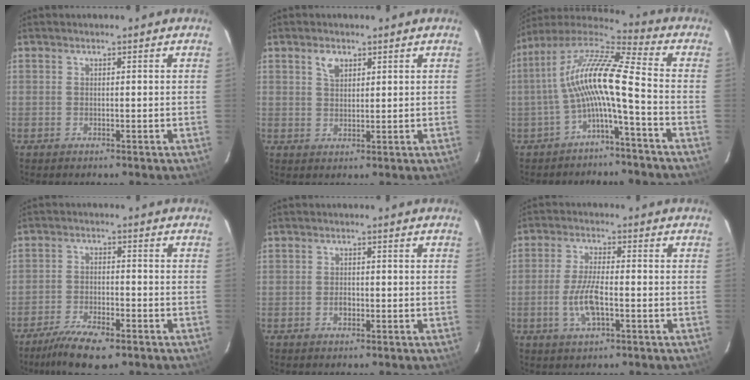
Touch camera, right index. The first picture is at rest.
{"total": 2.9, "force": [1.6, 1.7, 1.7], "torque": [-0.028, 0.007, 0.031]}
{"total": 13.0, "force": [-2.4, 1.0, 12.7], "torque": [-0.250, 0.019, -0.053]}
{"total": 9.7, "force": [-7.0, 2.8, 6.0], "torque": [-0.142, -0.019, -0.127]}
{"total": 1.5, "force": [-0.5, 1.0, 0.9], "torque": [-0.017, 0.003, -0.009]}
{"total": 7.0, "force": [-2.1, 2.2, 6.3], "torque": [-0.133, -0.002, -0.042]}